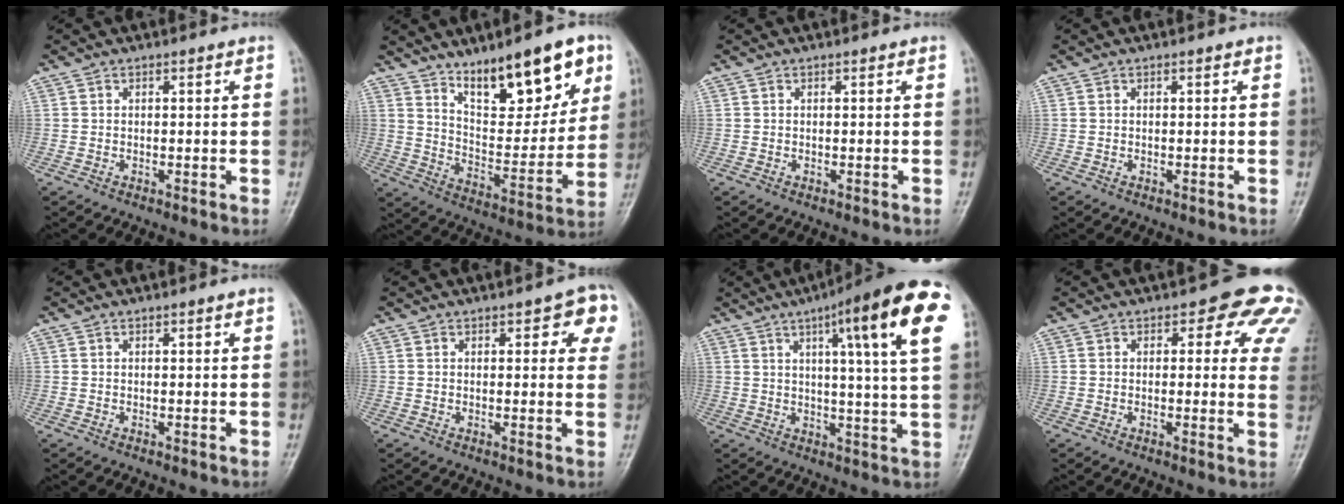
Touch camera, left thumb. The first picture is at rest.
{"total": 18.5, "force": [11.1, 6.9, 13.1], "torque": [-0.148, -0.060, 0.188]}
{"total": 0.0}
{"total": 0.0}
{"total": 0.9, "force": [0.4, 0.2, 0.7], "torque": [-0.011, 0.000, 0.005]}
{"total": 6.9, "force": [3.0, 3.1, 5.4], "torque": [-0.025, -0.004, 0.024]}
{"total": 19.0, "force": [7.9, 2.6, 17.1], "torque": [-0.221, -0.010, 0.099]}
{"total": 10.3, "force": [4.9, 5.2, 7.4], "torque": [-0.034, -0.017, 0.038]}